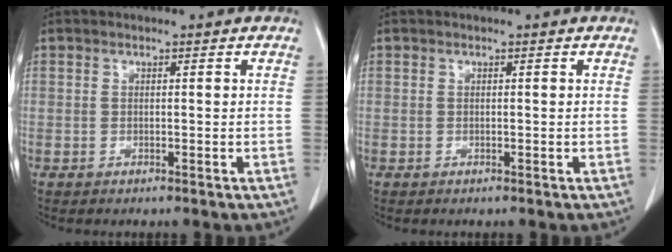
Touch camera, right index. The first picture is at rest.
{"total": 0.0}